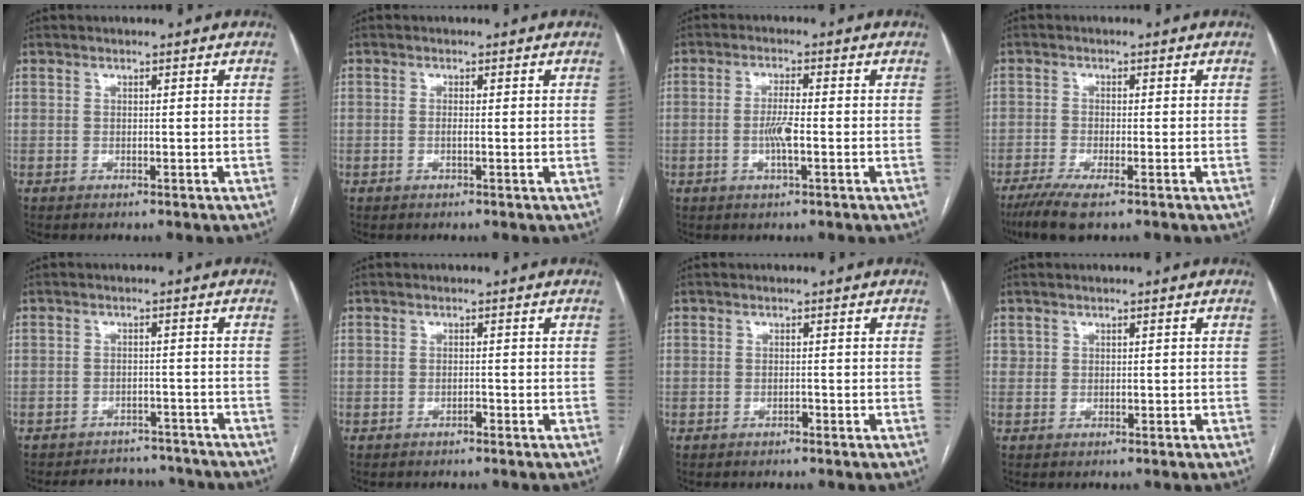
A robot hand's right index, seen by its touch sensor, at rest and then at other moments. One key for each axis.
{"total": 0.9, "fx": -0.1, "fy": 0.0, "fz": 0.9, "tx": -0.017, "ty": -0.001, "tz": -0.002}
{"total": 3.9, "fx": -0.9, "fy": 0.3, "fz": 3.8, "tx": -0.077, "ty": -0.004, "tz": -0.017}
{"total": 6.1, "fx": -4.1, "fy": 0.7, "fz": 4.4, "tx": -0.078, "ty": -0.016, "tz": -0.071}
{"total": 8.7, "fx": -8.1, "fy": 3.0, "fz": 0.7, "tx": 0.000, "ty": 0.013, "tz": -0.099}
{"total": 0.8, "fx": -0.6, "fy": 0.3, "fz": 0.5, "tx": -0.010, "ty": 0.001, "tz": -0.009}
{"total": 0.6, "fx": -0.4, "fy": 0.3, "fz": 0.4, "tx": -0.010, "ty": 0.001, "tz": -0.006}
{"total": 0.8, "fx": 0.2, "fy": 0.8, "fz": 0.3, "tx": -0.005, "ty": 0.007, "tz": 0.007}